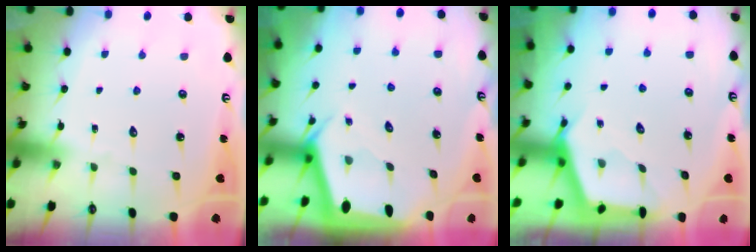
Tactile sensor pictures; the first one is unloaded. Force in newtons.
{"total": 3.1, "press": 3.1, "slide": 0.1}
{"total": 2.7, "press": 2.7, "slide": 0.3}